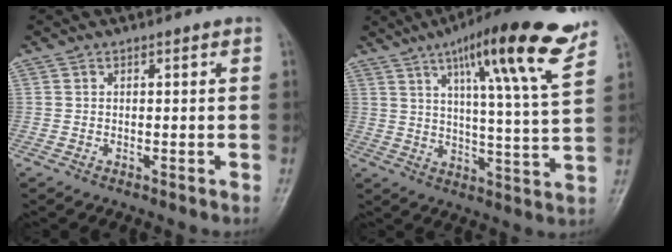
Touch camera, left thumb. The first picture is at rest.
{"total": 18.9, "force": [11.4, 2.1, 14.9], "torque": [-0.206, -0.051, 0.167]}